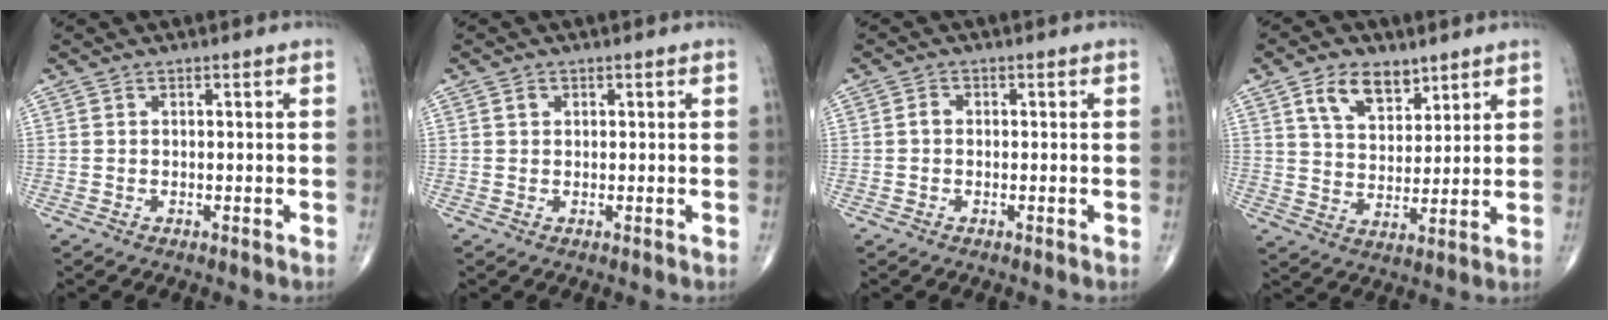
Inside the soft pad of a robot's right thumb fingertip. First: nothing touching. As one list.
[{"total": 1.0, "force": [0.4, 0.8, 0.4], "torque": [0.003, 0.001, 0.005]}, {"total": 1.4, "force": [-0.1, 1.1, 0.8], "torque": [-0.008, 0.005, -0.004]}, {"total": 9.2, "force": [5.4, 5.4, 5.1], "torque": [-0.061, -0.030, 0.100]}]